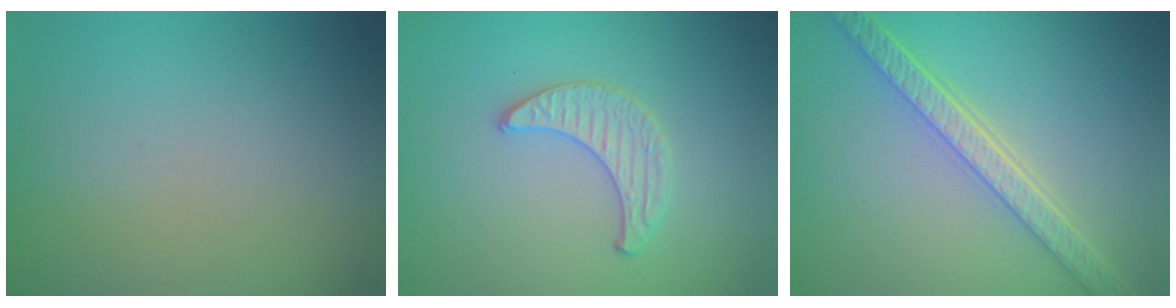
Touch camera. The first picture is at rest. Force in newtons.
{"total": 1.5, "press": 1.5, "slide": 0.1}
{"total": 5.0, "press": 4.2, "slide": 2.6}